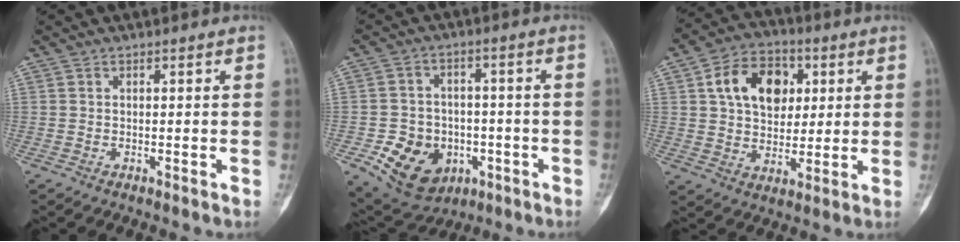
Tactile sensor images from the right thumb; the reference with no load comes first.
{"total": 12.7, "force": [-4.4, 9.9, 6.6], "torque": [-0.077, 0.016, -0.057]}
{"total": 13.7, "force": [3.9, 9.7, 8.8], "torque": [-0.109, 0.000, 0.061]}